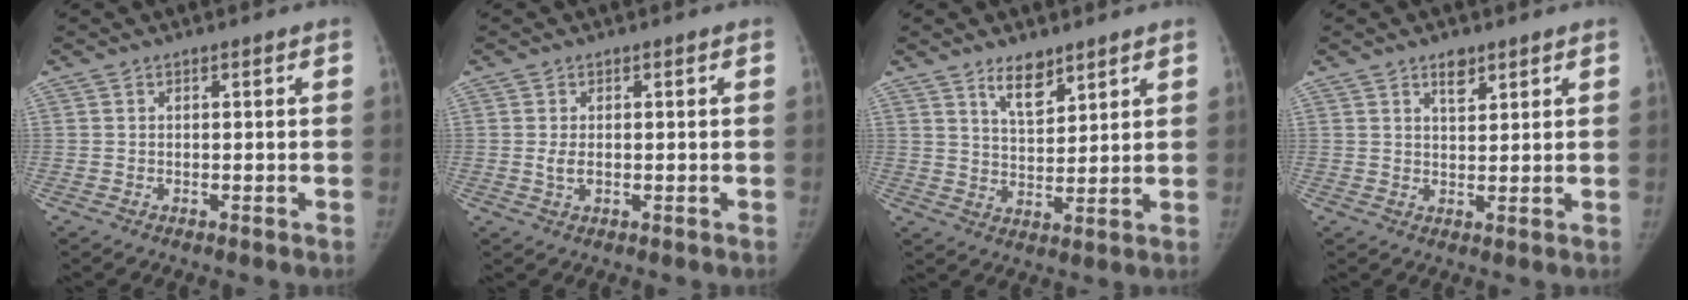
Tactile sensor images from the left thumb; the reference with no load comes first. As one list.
[{"total": 2.1, "force": [0.1, 1.3, 1.7], "torque": [-0.035, -0.005, 0.004]}, {"total": 6.6, "force": [4.7, 2.9, 3.7], "torque": [-0.042, -0.039, 0.085]}, {"total": 3.7, "force": [2.5, 1.8, 2.0], "torque": [-0.019, -0.016, 0.042]}]